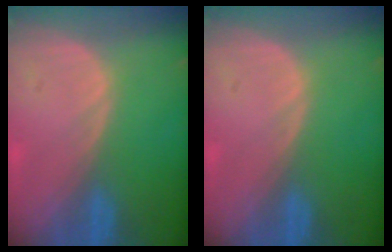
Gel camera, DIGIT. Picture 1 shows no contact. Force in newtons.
{"total": 0.0}